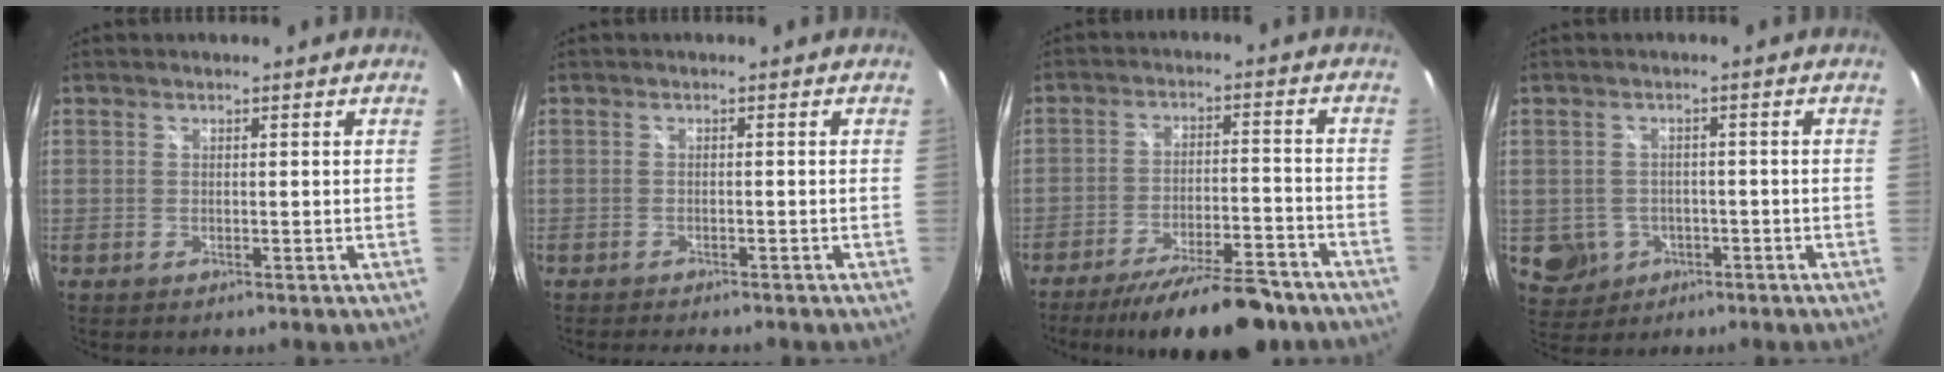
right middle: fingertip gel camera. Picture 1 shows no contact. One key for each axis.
{"total": 3.7, "fx": -3.2, "fy": 0.9, "fz": 1.5, "tx": -0.030, "ty": -0.016, "tz": -0.048}
{"total": 16.6, "fx": -13.7, "fy": 4.0, "fz": 8.5, "tx": -0.150, "ty": -0.017, "tz": -0.196}
{"total": 6.9, "fx": -2.1, "fy": 6.3, "fz": 1.8, "tx": -0.057, "ty": 0.002, "tz": -0.016}